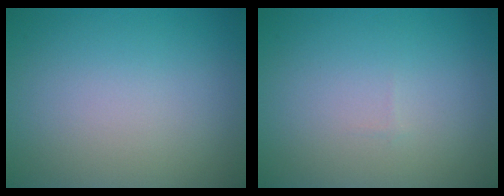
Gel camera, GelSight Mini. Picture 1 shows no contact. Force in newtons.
{"total": 0.0}